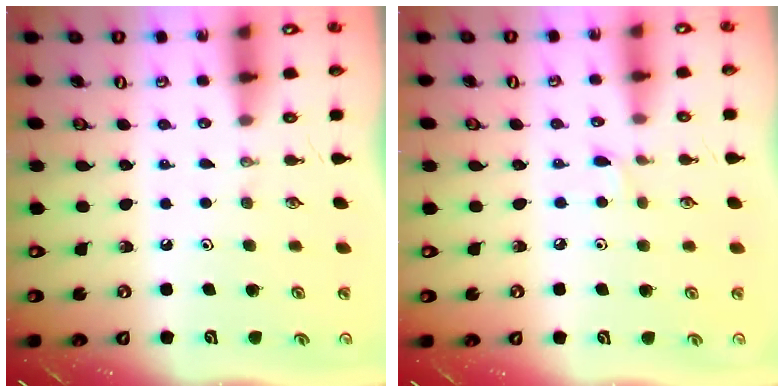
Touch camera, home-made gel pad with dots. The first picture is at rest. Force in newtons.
{"total": 2.2, "press": 2.1, "slide": 0.3}